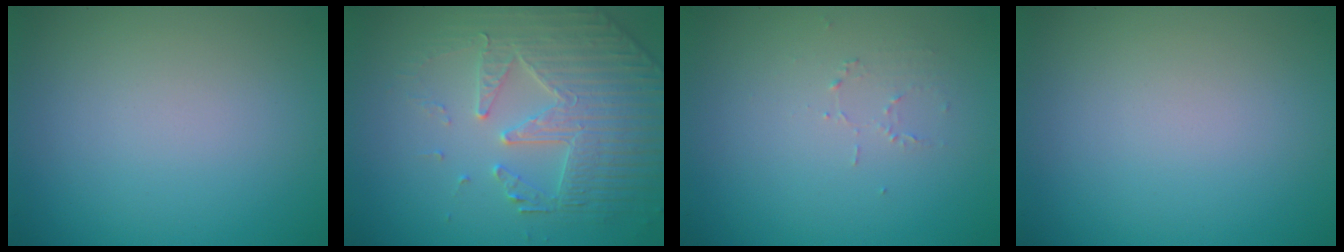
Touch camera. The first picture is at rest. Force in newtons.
{"total": 4.6, "press": 4.4, "slide": 1.4}
{"total": 0.7, "press": 0.4, "slide": 0.6}
{"total": 0.0}